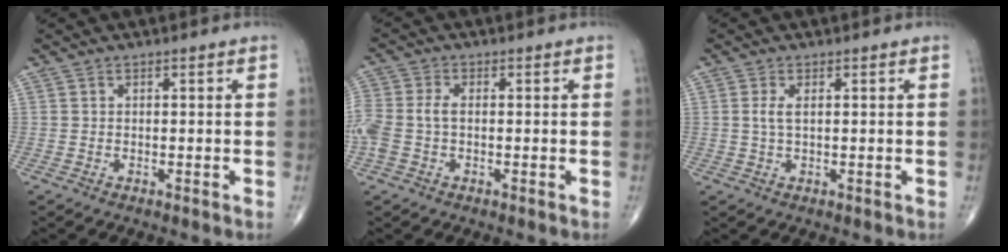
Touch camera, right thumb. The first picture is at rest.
{"total": 7.5, "force": [-0.8, 4.6, 5.8], "torque": [-0.160, 0.013, -0.015]}
{"total": 2.2, "force": [0.4, 0.8, 2.0], "torque": [-0.049, 0.003, 0.012]}